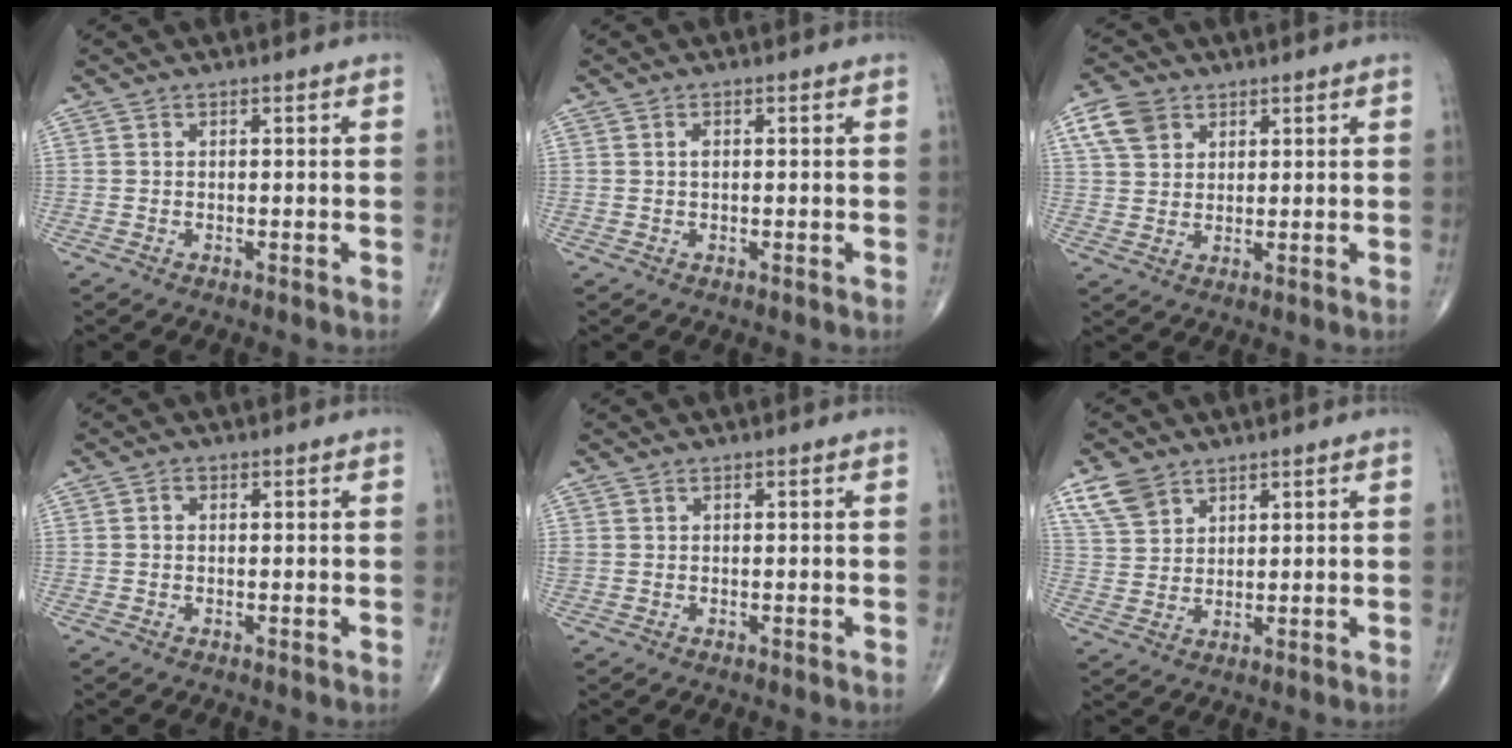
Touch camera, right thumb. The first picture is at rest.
{"total": 0.8, "force": [0.0, 0.5, 0.7], "torque": [-0.012, -0.001, -0.001]}
{"total": 6.4, "force": [3.1, 4.7, 3.1], "torque": [-0.043, -0.003, 0.059]}
{"total": 0.8, "force": [0.0, 0.6, 0.5], "torque": [-0.006, 0.001, -0.003]}
{"total": 0.6, "force": [0.4, 0.4, 0.2], "torque": [-0.001, 0.002, 0.007]}
{"total": 6.3, "force": [4.2, 4.0, 2.6], "torque": [-0.040, -0.014, 0.090]}